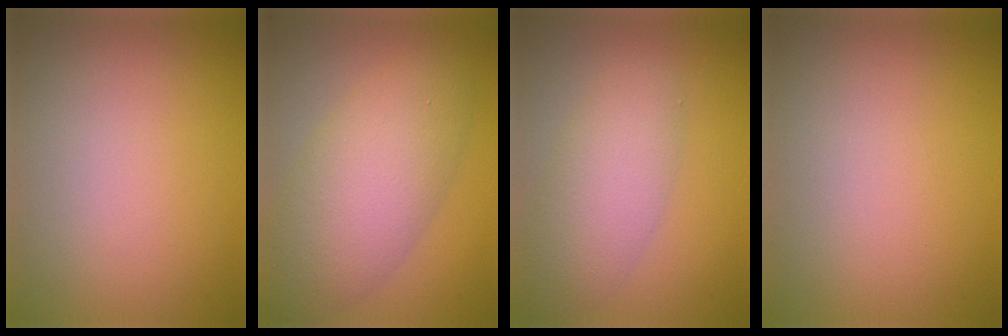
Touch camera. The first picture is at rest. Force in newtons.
{"total": 7.8, "press": 7.8, "slide": 0.4}
{"total": 4.5, "press": 4.5, "slide": 0.4}
{"total": 0.0}